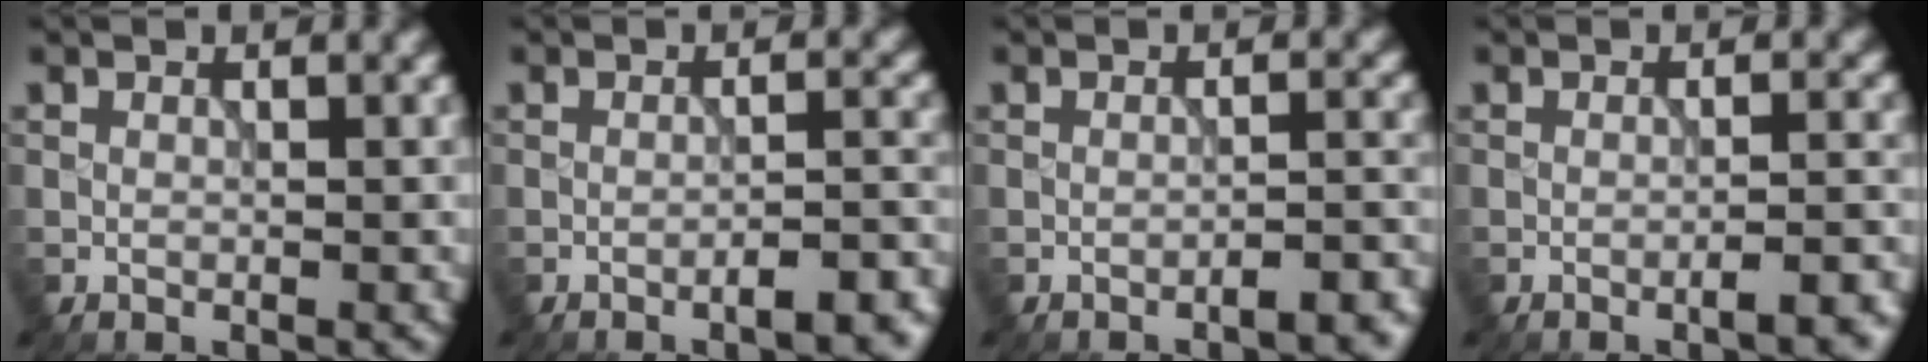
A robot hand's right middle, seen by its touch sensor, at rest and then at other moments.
{"total": 4.5, "force": [-2.6, 1.2, 3.4], "torque": [-0.043, 0.010, -0.031]}
{"total": 3.3, "force": [-2.1, 0.9, 2.4], "torque": [-0.028, 0.009, -0.029]}
{"total": 3.7, "force": [-1.9, 1.0, 3.0], "torque": [-0.036, 0.010, -0.025]}